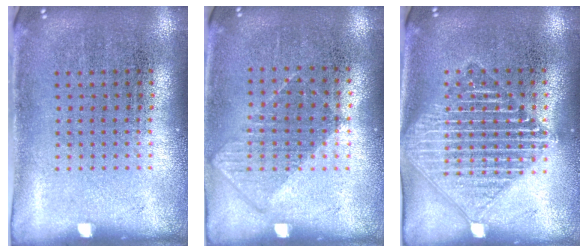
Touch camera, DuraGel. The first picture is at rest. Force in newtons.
{"total": 0.6, "press": 0.4, "slide": 0.4}
{"total": 2.3, "press": 2.3, "slide": 0.4}